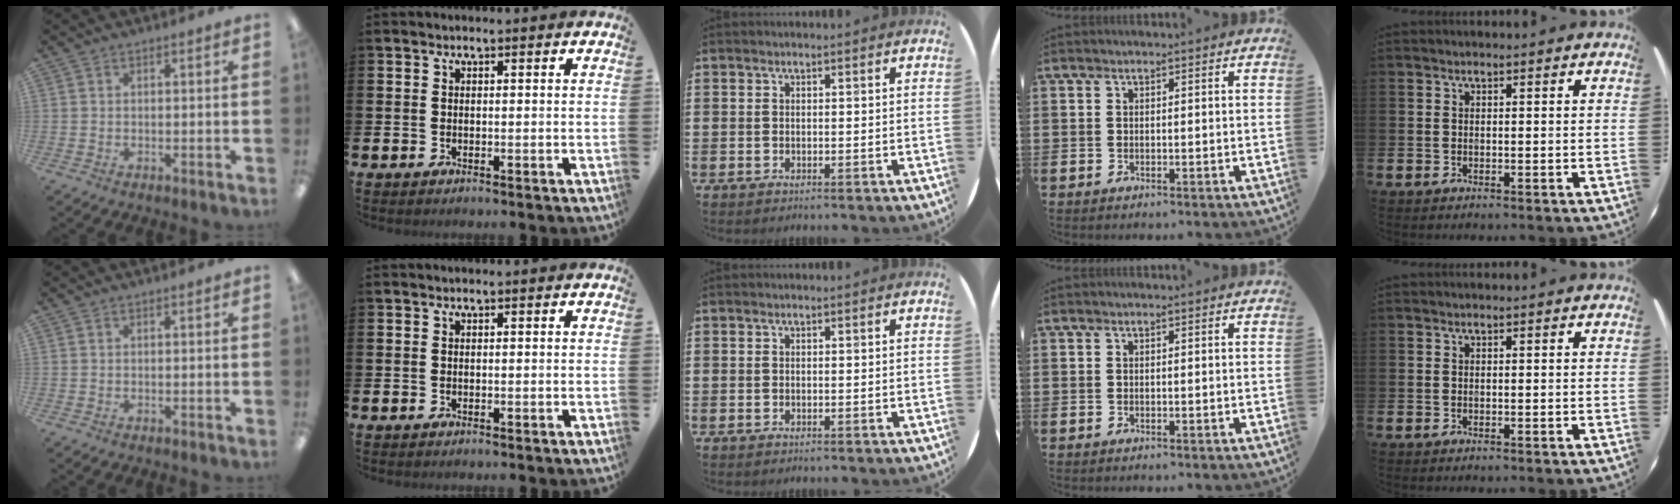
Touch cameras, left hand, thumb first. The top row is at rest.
{}